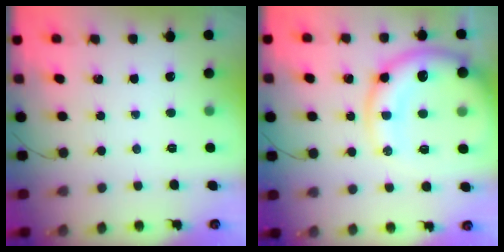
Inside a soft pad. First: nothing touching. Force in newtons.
{"total": 17.6, "press": 17.2, "slide": 3.4}